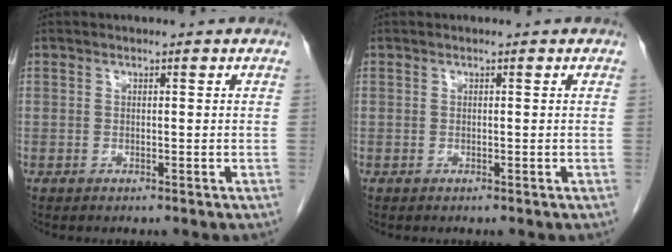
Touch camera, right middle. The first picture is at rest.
{"total": 0.0}